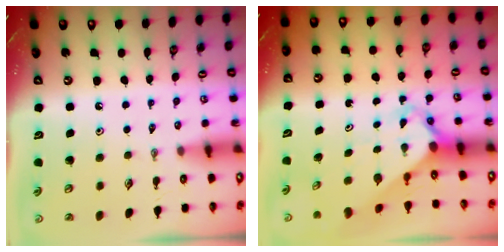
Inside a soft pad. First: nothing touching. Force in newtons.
{"total": 2.8, "press": 2.8, "slide": 0.1}